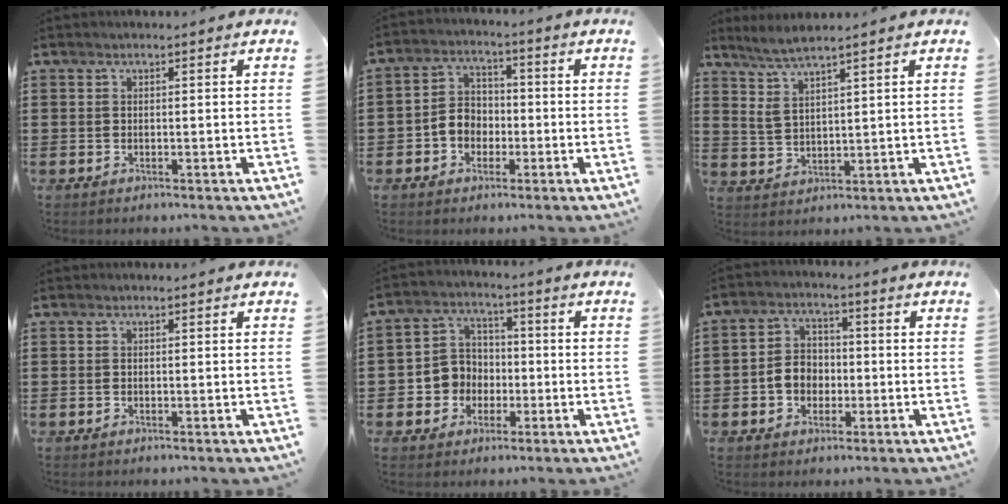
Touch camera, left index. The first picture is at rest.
{"total": 4.7, "force": [-2.0, 3.7, 2.0], "torque": [-0.054, 0.010, -0.045]}
{"total": 4.1, "force": [3.1, 0.6, 2.6], "torque": [-0.057, -0.004, 0.057]}
{"total": 0.0}
{"total": 6.2, "force": [-1.3, 5.8, 1.6], "torque": [-0.063, 0.014, -0.028]}
{"total": 4.9, "force": [-1.3, 4.1, 2.3], "torque": [-0.052, 0.013, -0.027]}